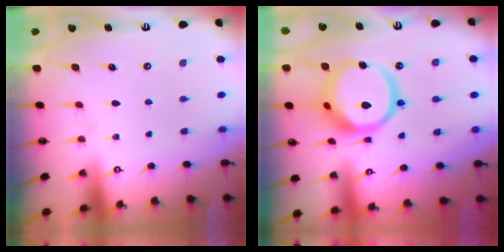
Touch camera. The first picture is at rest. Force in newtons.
{"total": 16.7, "press": 16.6, "slide": 1.9}